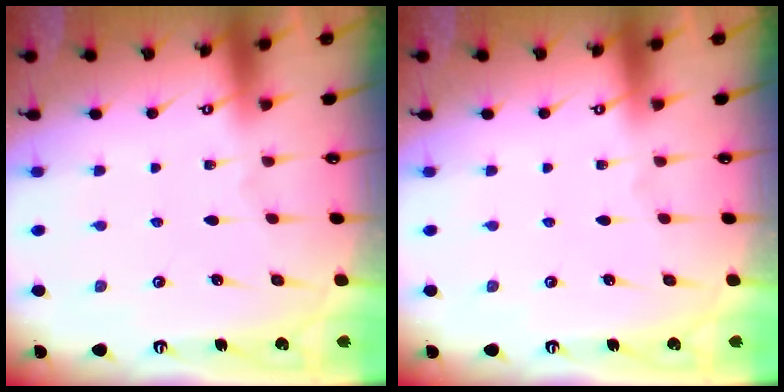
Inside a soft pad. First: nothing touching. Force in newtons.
{"total": 0.0}